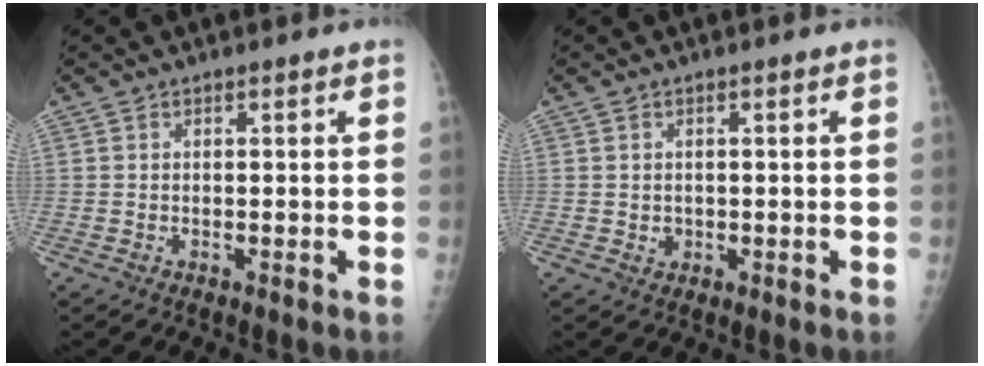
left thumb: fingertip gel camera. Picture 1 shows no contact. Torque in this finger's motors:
{"motor_torque": [-0.16, 0.03, 0.04, -0.01, 0.00]}